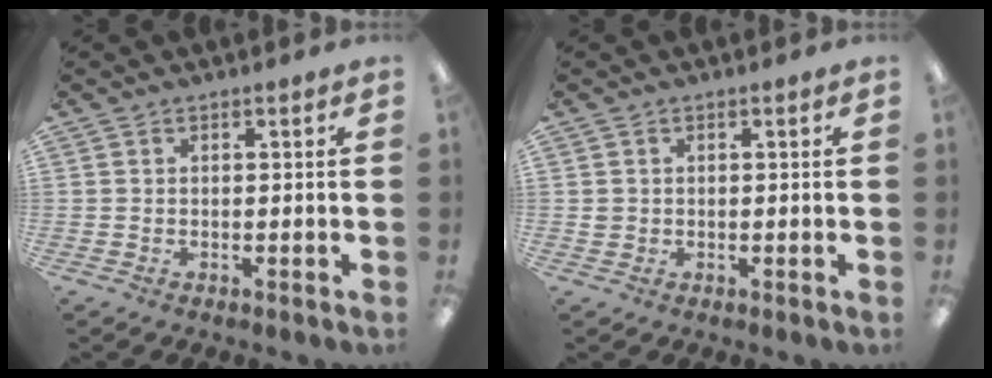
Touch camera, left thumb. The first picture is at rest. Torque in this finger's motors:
{"motor_torque": [-0.31, 0.15, -0.02, -0.30, 0.00]}